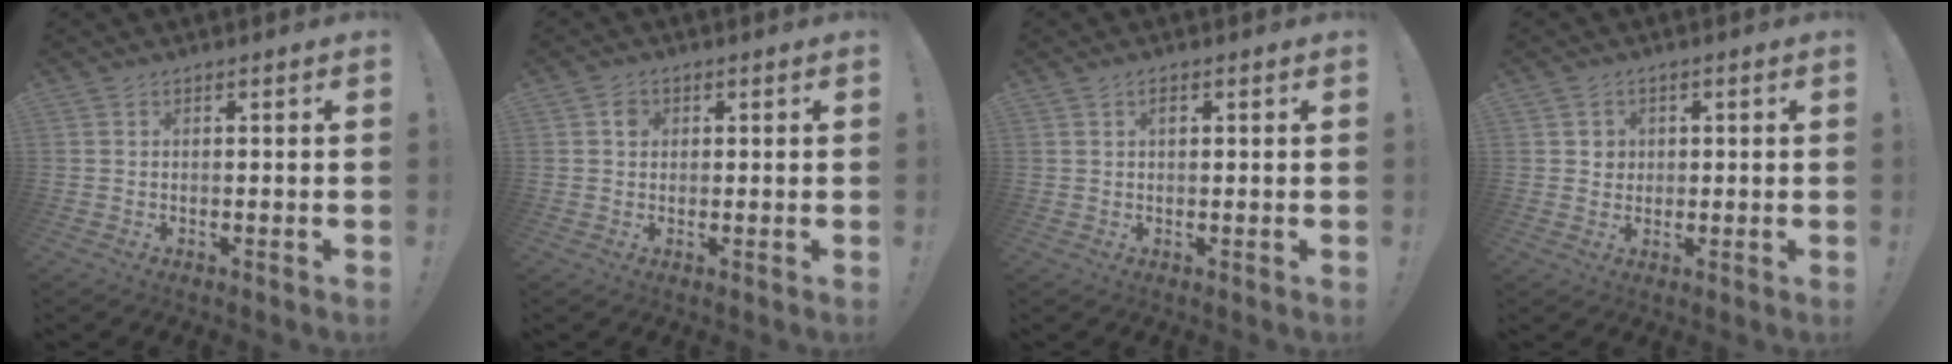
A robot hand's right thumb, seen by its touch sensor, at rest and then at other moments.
{"total": 2.3, "force": [0.3, 2.0, 1.1], "torque": [-0.009, 0.000, 0.003]}
{"total": 1.5, "force": [0.6, 1.1, 0.8], "torque": [-0.010, 0.001, 0.009]}
{"total": 3.0, "force": [0.5, 2.9, 0.4], "torque": [0.001, -0.004, 0.008]}